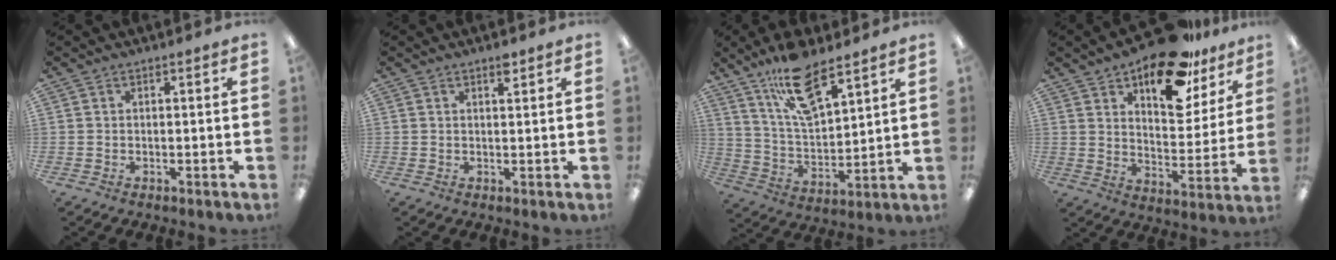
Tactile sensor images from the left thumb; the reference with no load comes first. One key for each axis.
{"total": 1.9, "fx": 1.5, "fy": 0.4, "fz": 1.2, "tx": -0.010, "ty": -0.007, "tz": 0.023}
{"total": 15.7, "fx": 10.9, "fy": 5.8, "fz": 9.7, "tx": -0.171, "ty": -0.046, "tz": 0.189}
{"total": 19.7, "fx": 13.8, "fy": 8.8, "fz": 11.0, "tx": -0.158, "ty": -0.082, "tz": 0.231}